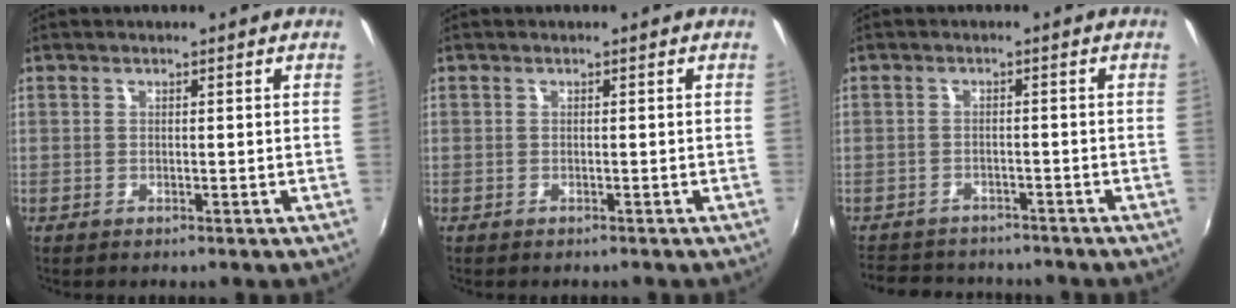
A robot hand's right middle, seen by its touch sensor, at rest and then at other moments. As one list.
[{"total": 0.0}, {"total": 8.3, "force": [-7.3, 3.5, 2.0], "torque": [-0.058, 0.007, -0.110]}]